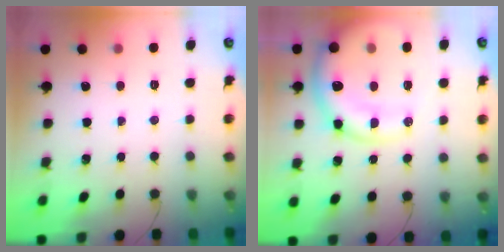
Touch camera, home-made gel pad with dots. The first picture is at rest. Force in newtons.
{"total": 16.2, "press": 15.6, "slide": 4.3}